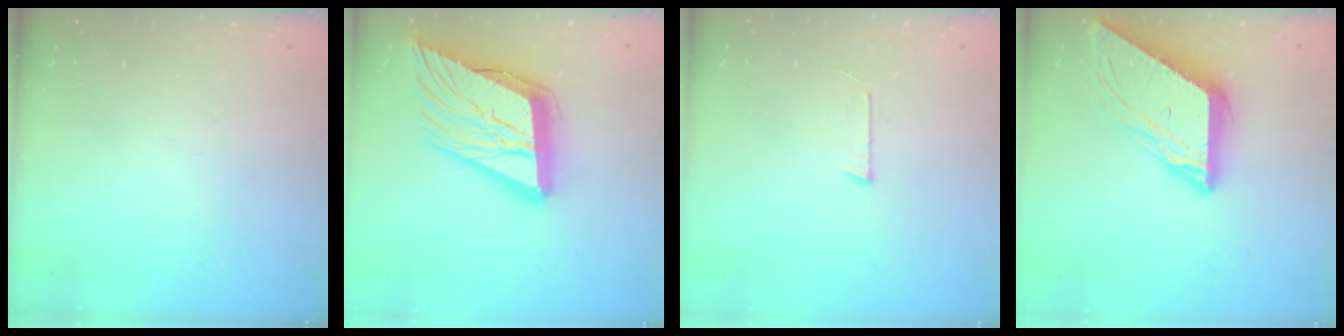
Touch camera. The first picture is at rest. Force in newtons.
{"total": 23.3, "press": 22.8, "slide": 5.1}
{"total": 2.7, "press": 2.7, "slide": 0.2}
{"total": 10.0, "press": 10.0, "slide": 0.8}